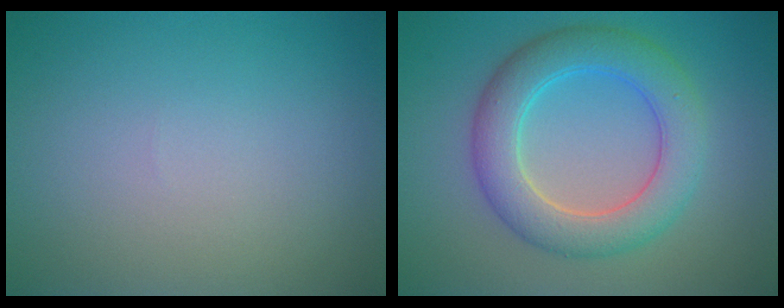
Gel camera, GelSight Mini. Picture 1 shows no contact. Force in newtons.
{"total": 6.1, "press": 6.1, "slide": 0.2}